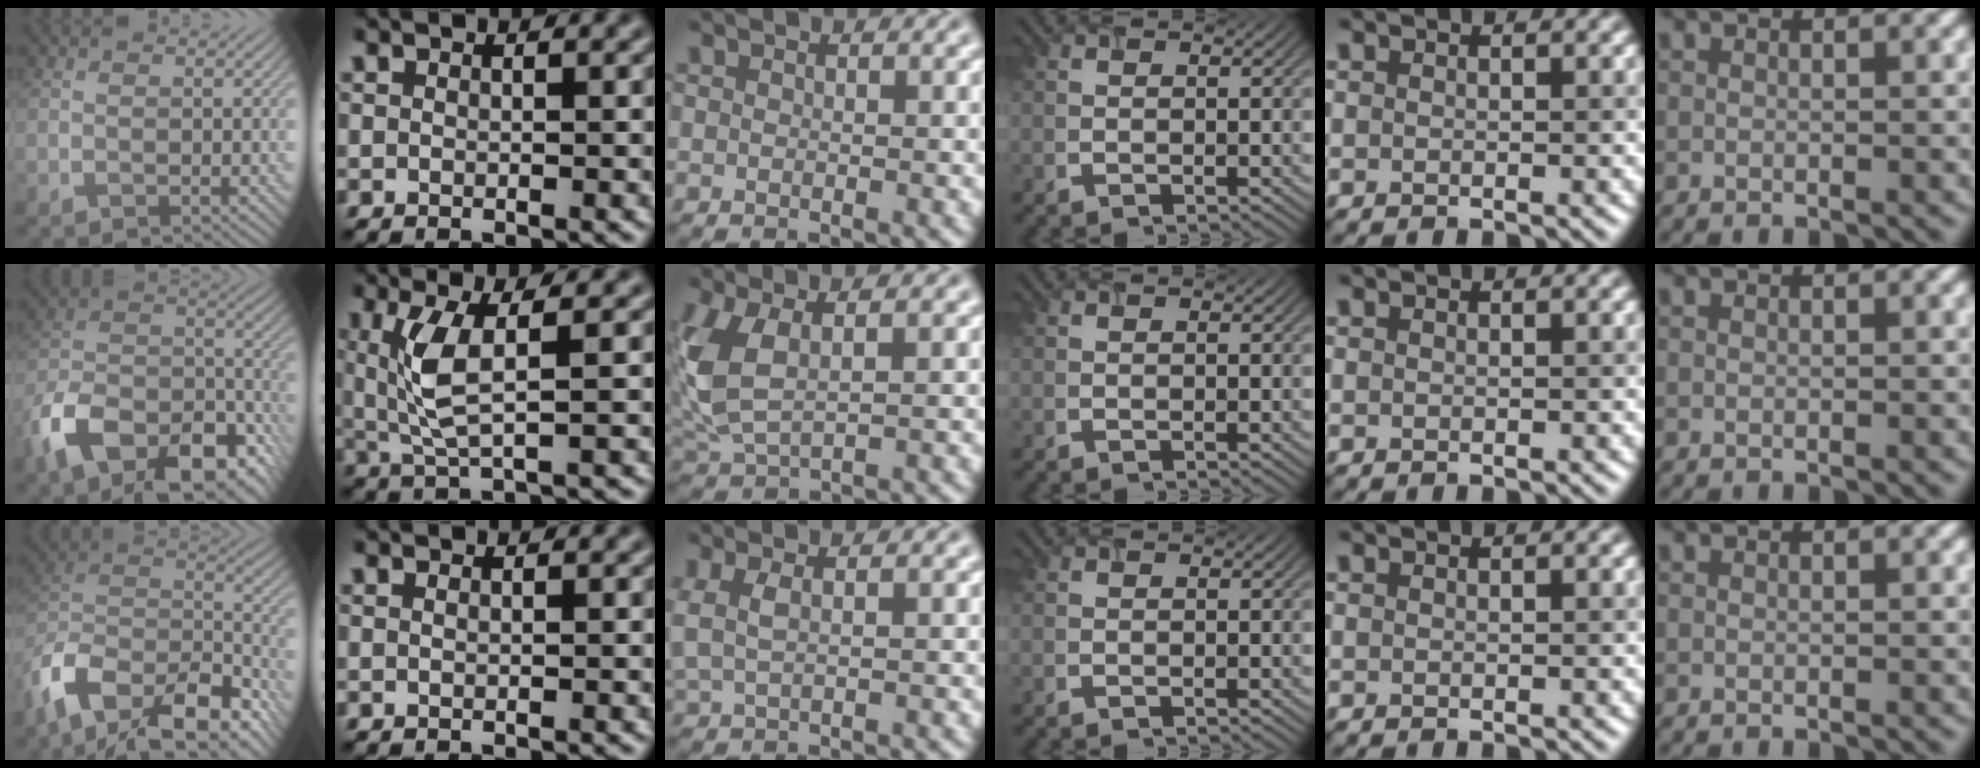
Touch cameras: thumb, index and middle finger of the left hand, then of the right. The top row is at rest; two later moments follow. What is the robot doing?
{"motion": "lift_and_place", "object": "timer"}